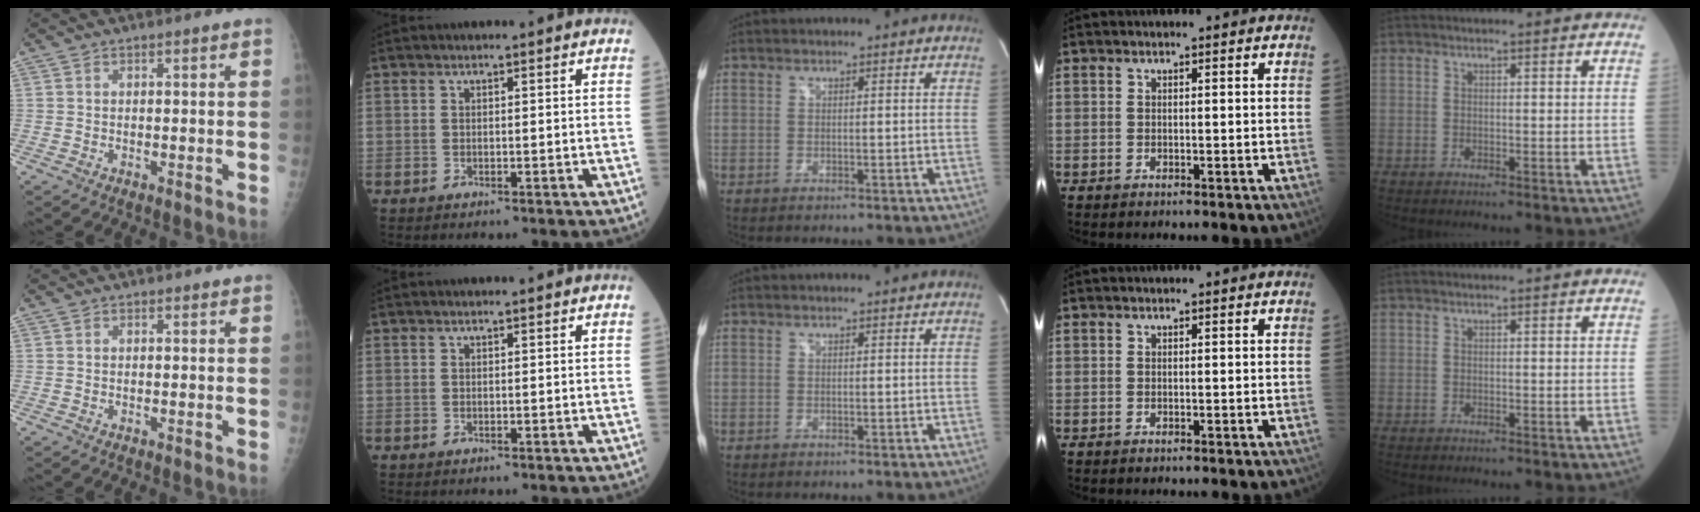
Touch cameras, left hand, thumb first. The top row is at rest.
{}